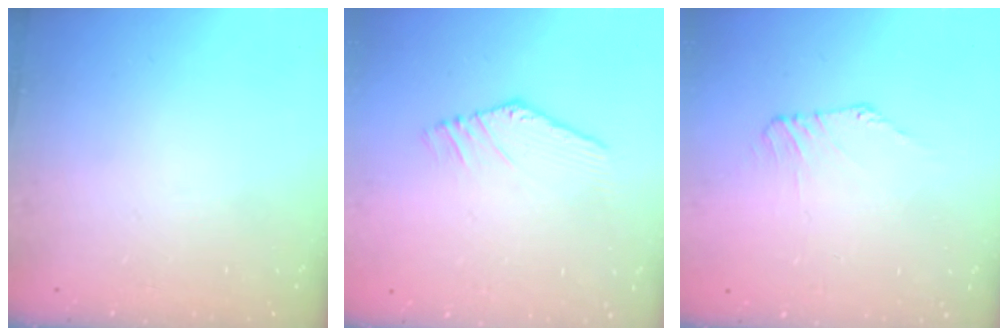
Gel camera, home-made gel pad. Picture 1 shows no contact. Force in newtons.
{"total": 3.0, "press": 3.0, "slide": 0.0}
{"total": 1.3, "press": 1.2, "slide": 0.3}